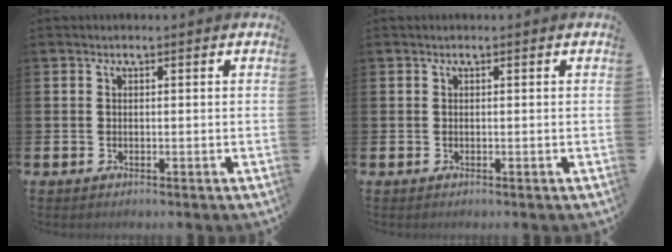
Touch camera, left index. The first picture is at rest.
{"total": 0.0}